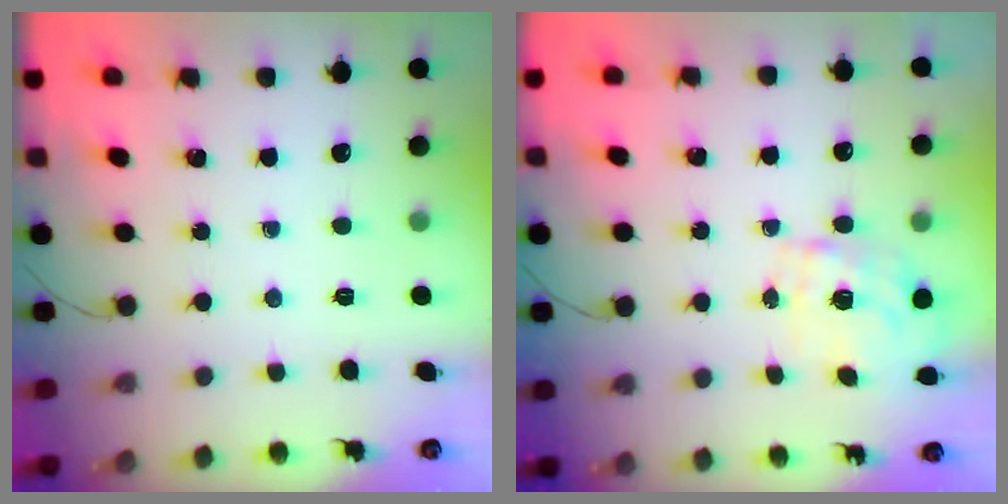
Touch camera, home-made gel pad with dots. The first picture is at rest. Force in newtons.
{"total": 2.1, "press": 0.6, "slide": 2.0}